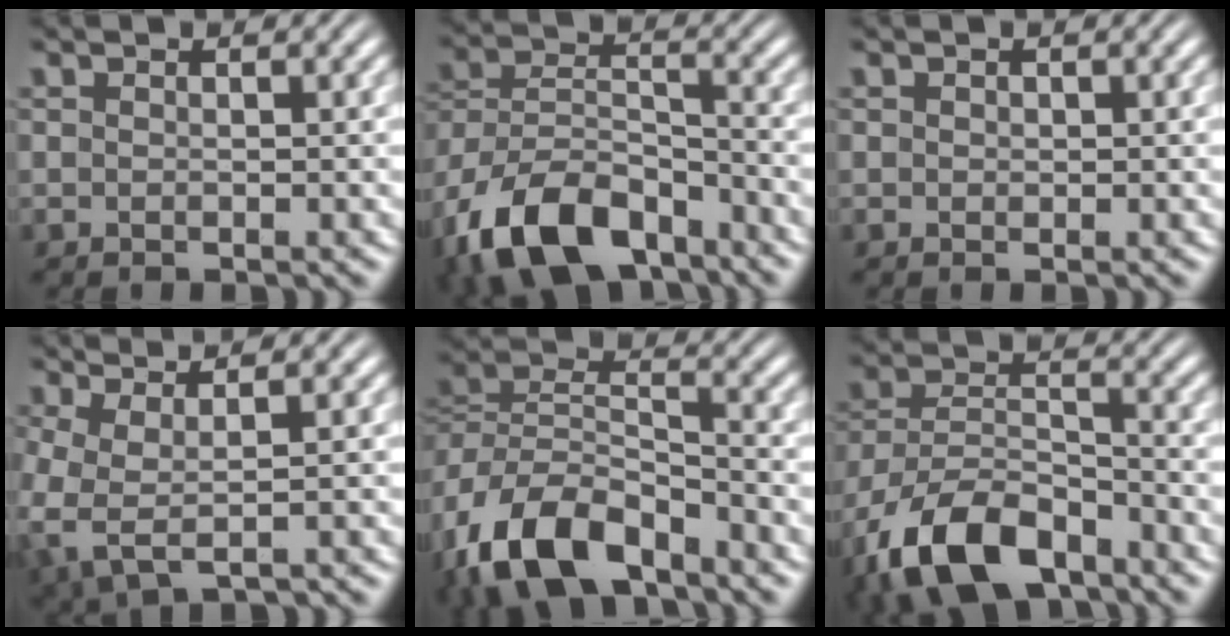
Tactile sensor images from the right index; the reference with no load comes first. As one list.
[{"total": 10.5, "force": [-5.2, 7.0, 5.9], "torque": [-0.135, -0.040, -0.073]}, {"total": 0.5, "force": [0.0, 0.5, 0.1], "torque": [-0.005, 0.002, -0.002]}, {"total": 5.5, "force": [0.4, 3.8, 4.0], "torque": [-0.107, -0.019, 0.017]}, {"total": 9.1, "force": [-2.9, 6.4, 5.7], "torque": [-0.132, -0.024, -0.048]}, {"total": 9.5, "force": [-5.4, 5.6, 5.5], "torque": [-0.121, -0.034, -0.075]}]